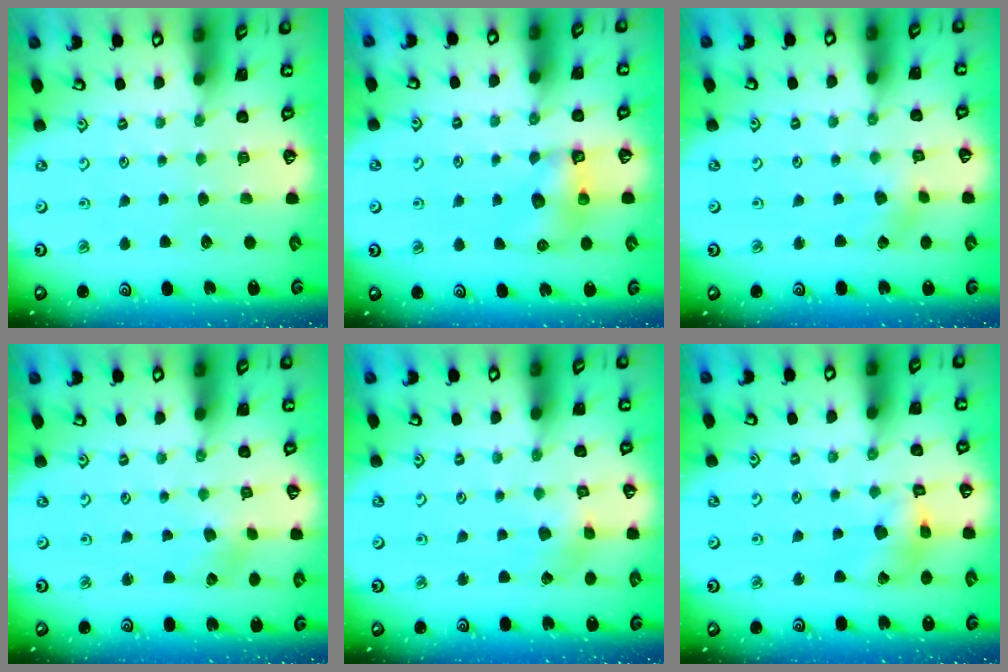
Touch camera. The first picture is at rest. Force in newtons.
{"total": 6.9, "press": 6.9, "slide": 0.2}
{"total": 2.7, "press": 2.6, "slide": 0.6}
{"total": 2.6, "press": 2.6, "slide": 0.2}
{"total": 2.3, "press": 2.2, "slide": 0.4}
{"total": 7.2, "press": 7.2, "slide": 0.9}